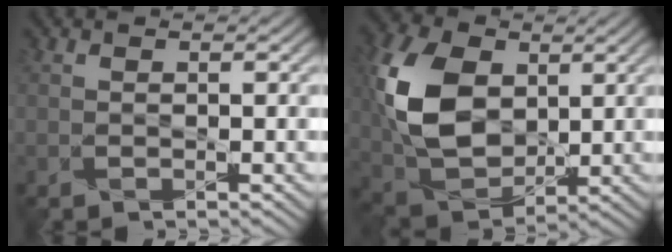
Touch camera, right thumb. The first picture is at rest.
{"total": 12.5, "force": [2.4, 8.7, 8.6], "torque": [-0.221, 0.005, 0.047]}